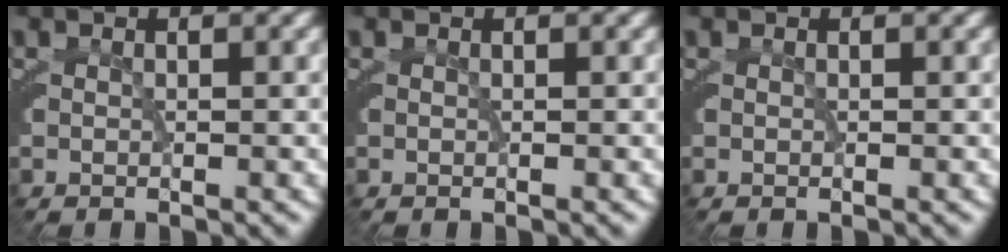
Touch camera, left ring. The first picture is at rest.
{"total": 0.0}
{"total": 0.0}